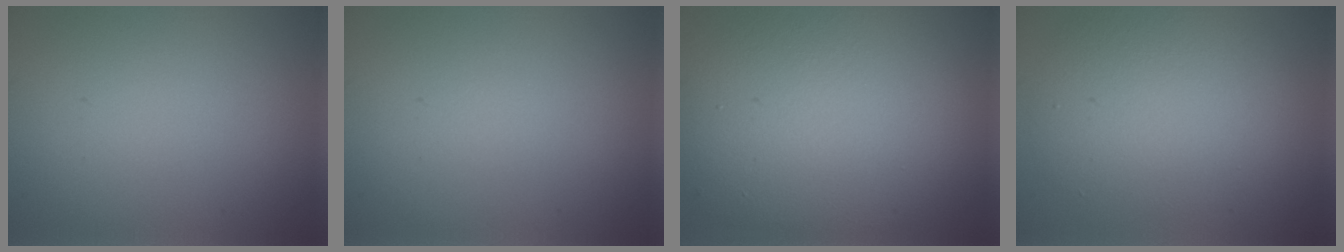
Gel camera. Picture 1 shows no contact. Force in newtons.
{"total": 0.0}
{"total": 13.5, "press": 13.5, "slide": 0.5}
{"total": 5.8, "press": 5.8, "slide": 0.3}